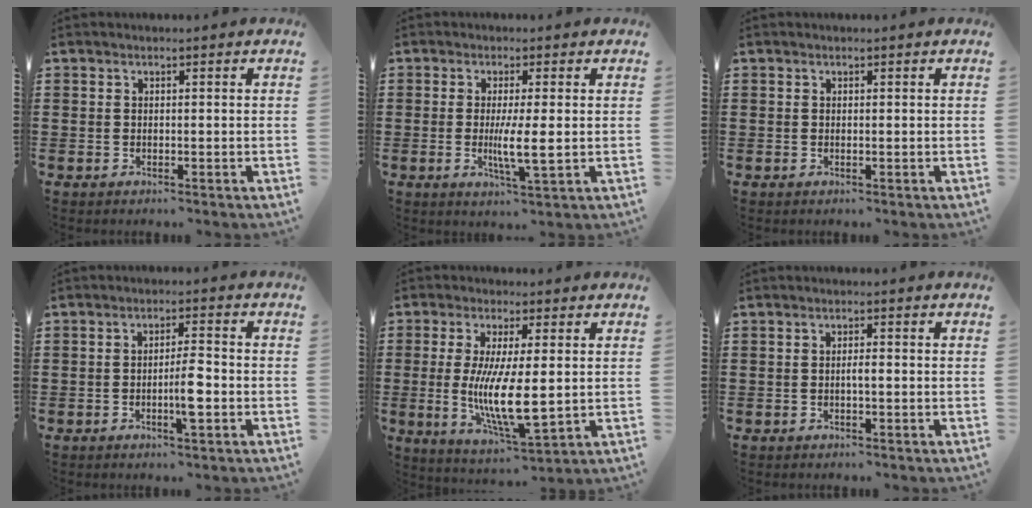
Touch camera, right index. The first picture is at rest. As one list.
[{"total": 4.9, "force": [-0.3, 0.4, 4.9], "torque": [-0.087, -0.007, -0.007]}, {"total": 0.0}, {"total": 4.6, "force": [-1.4, 0.8, 4.3], "torque": [-0.080, 0.000, -0.028]}, {"total": 10.0, "force": [-0.2, 2.6, 9.7], "torque": [-0.194, -0.019, -0.006]}, {"total": 1.4, "force": [-0.3, 0.2, 1.3], "torque": [-0.025, -0.002, -0.005]}]